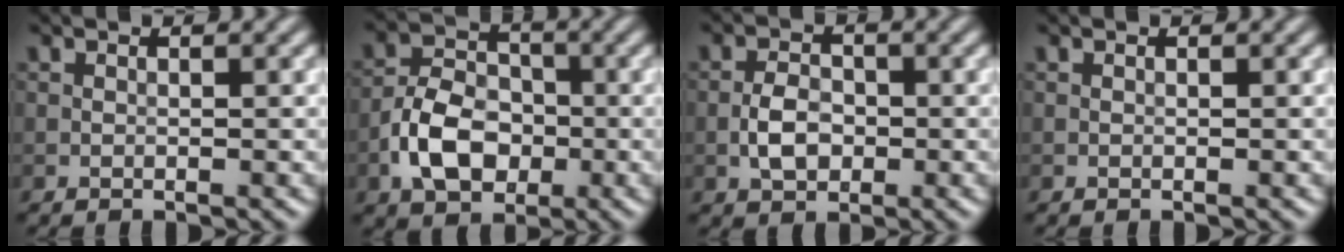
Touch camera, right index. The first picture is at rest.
{"total": 5.9, "force": [-2.1, 4.0, 3.8], "torque": [-0.065, 0.004, -0.043]}
{"total": 3.1, "force": [-0.8, 2.1, 2.1], "torque": [-0.035, 0.004, -0.019]}
{"total": 0.0}